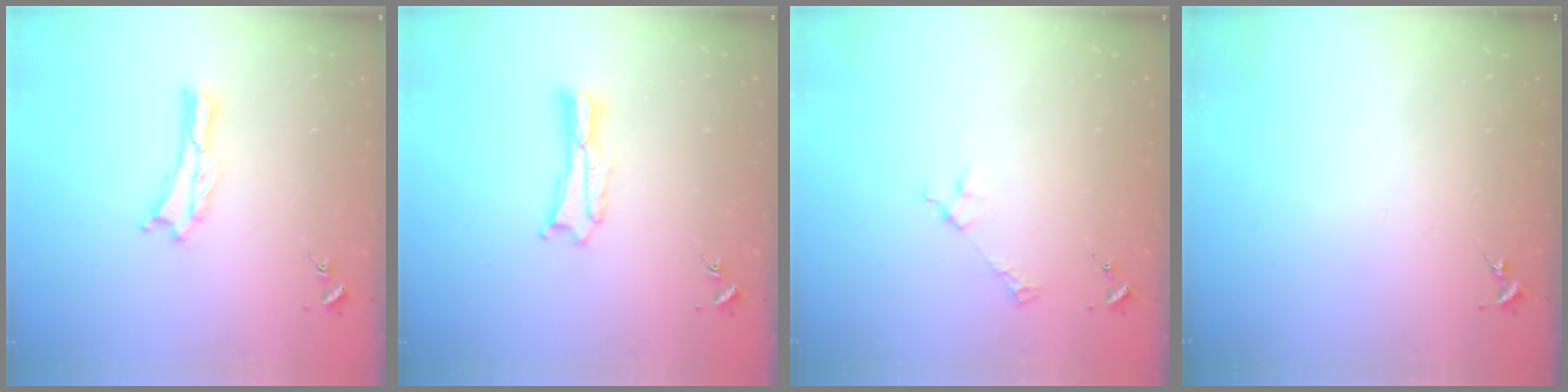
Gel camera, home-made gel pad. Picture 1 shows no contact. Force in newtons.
{"total": 1.2, "press": 1.2, "slide": 0.2}
{"total": 2.9, "press": 2.9, "slide": 0.2}
{"total": 0.0}